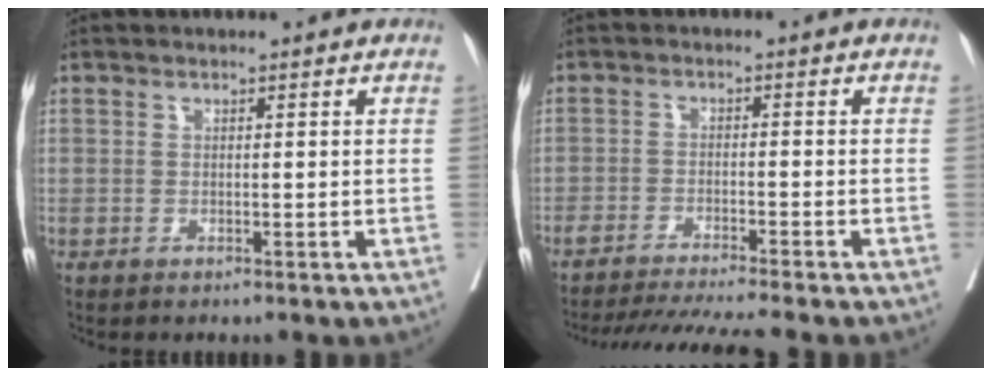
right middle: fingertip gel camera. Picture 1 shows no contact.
{"total": 10.5, "force": [-9.4, -1.2, 4.4], "torque": [-0.050, -0.017, -0.148]}